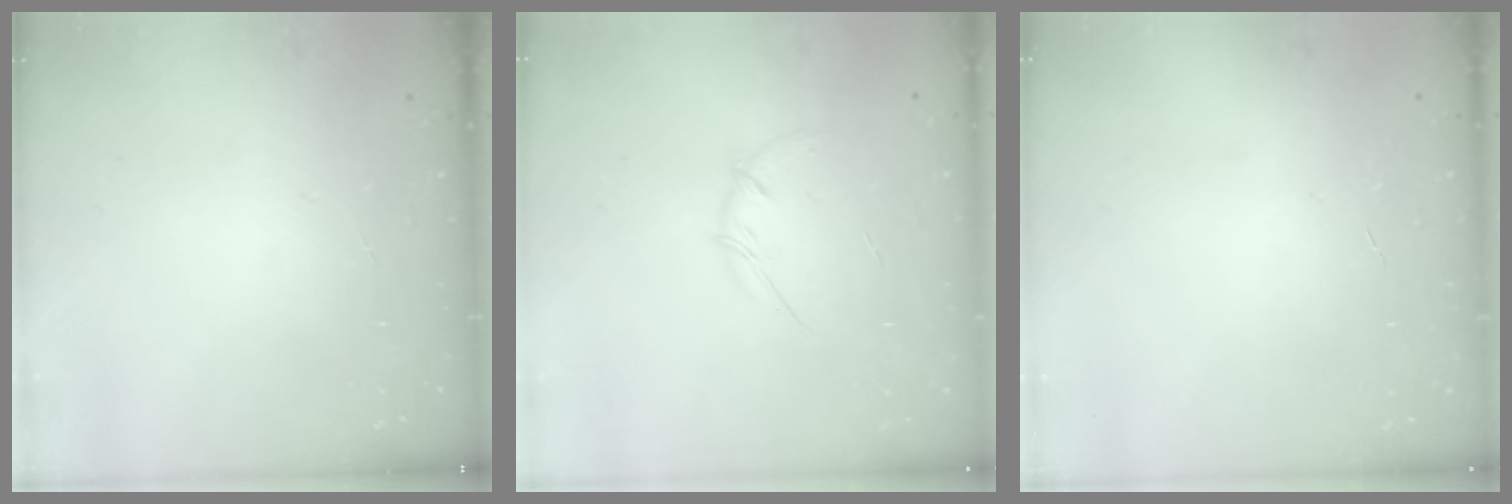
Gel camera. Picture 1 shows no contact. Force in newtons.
{"total": 3.6, "press": 3.5, "slide": 0.9}
{"total": 0.0}